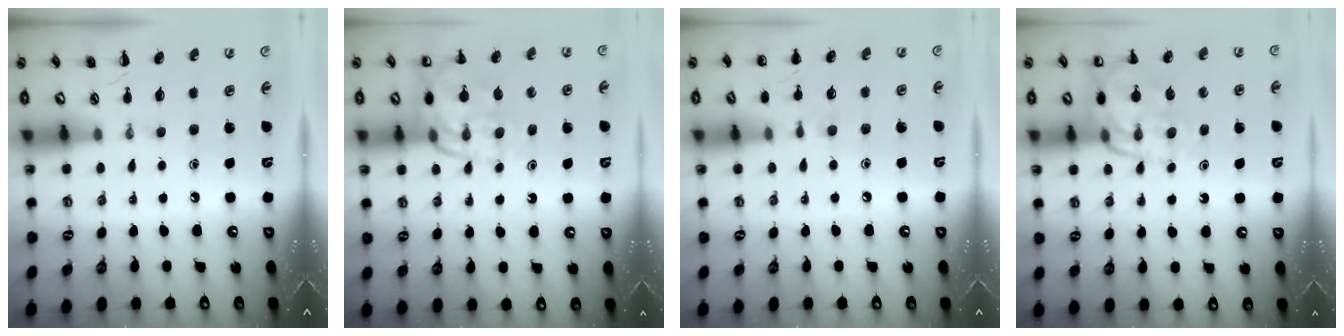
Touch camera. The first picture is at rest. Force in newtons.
{"total": 13.3, "press": 13.1, "slide": 2.5}
{"total": 6.0, "press": 5.7, "slide": 1.9}
{"total": 13.3, "press": 13.1, "slide": 2.5}